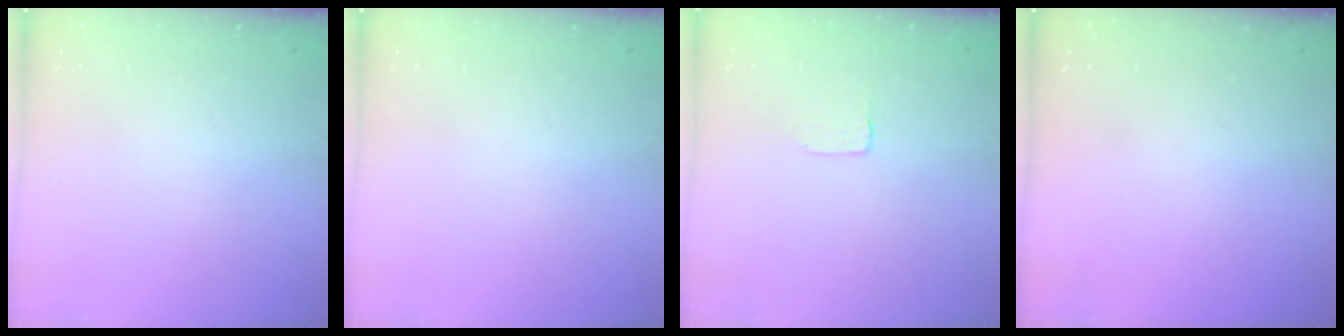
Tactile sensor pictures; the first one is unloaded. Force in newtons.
{"total": 0.0}
{"total": 1.0, "press": 1.0, "slide": 0.1}
{"total": 0.0}